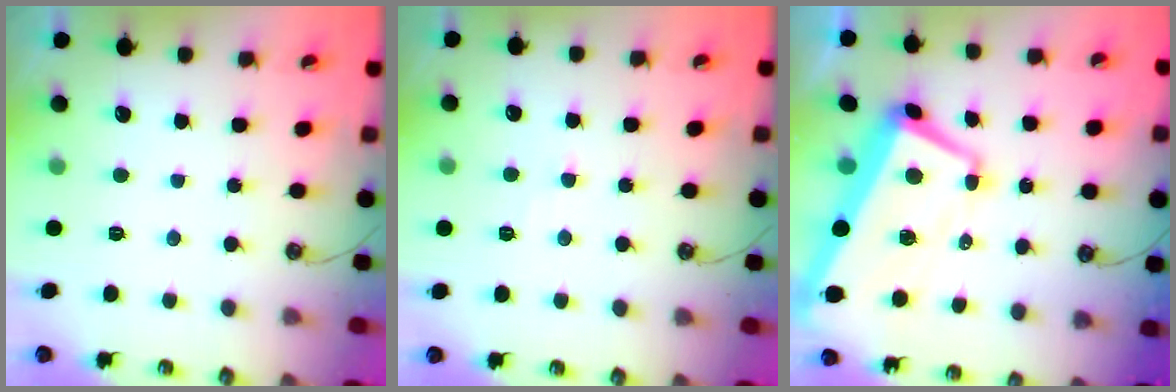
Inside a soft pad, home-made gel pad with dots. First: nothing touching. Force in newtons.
{"total": 0.9, "press": 0.9, "slide": 0.3}
{"total": 8.8, "press": 8.7, "slide": 1.4}